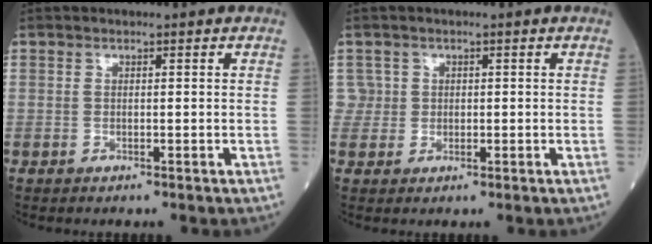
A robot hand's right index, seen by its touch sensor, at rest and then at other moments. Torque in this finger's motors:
{"motor_torque": [-0.24, -0.09, -0.14, -0.05]}